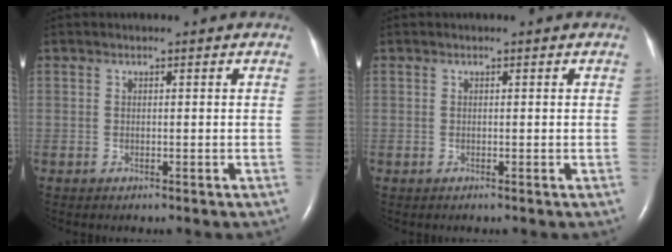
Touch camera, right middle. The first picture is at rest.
{"total": 0.0}